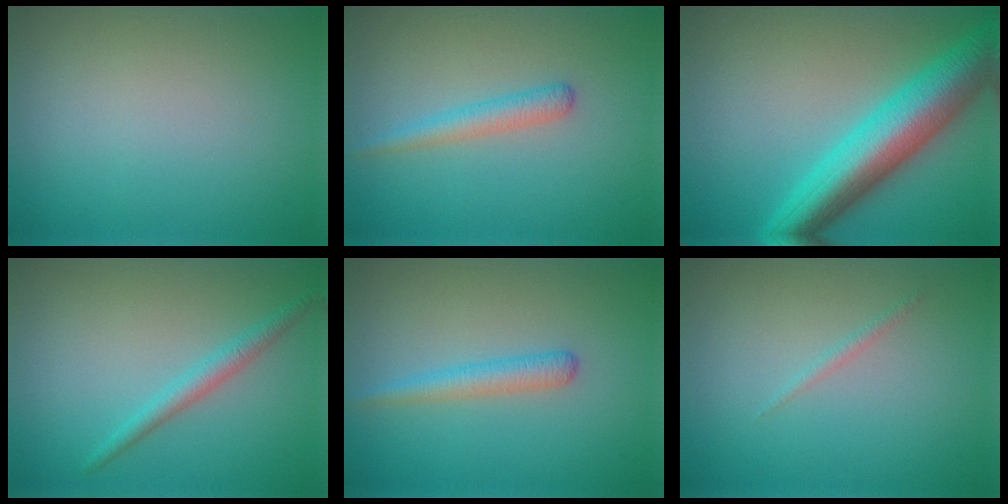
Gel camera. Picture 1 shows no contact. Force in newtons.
{"total": 1.9, "press": 1.9, "slide": 0.0}
{"total": 9.2, "press": 9.1, "slide": 0.3}
{"total": 2.0, "press": 1.9, "slide": 0.1}
{"total": 2.0, "press": 1.9, "slide": 0.1}
{"total": 0.6, "press": 0.6, "slide": 0.0}